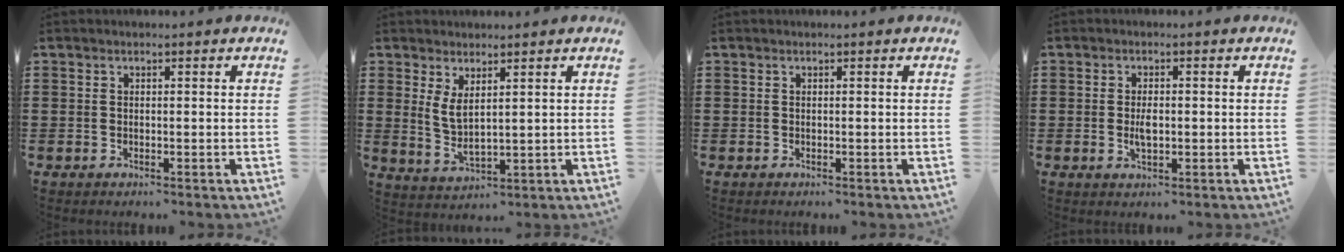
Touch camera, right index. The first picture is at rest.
{"total": 3.7, "force": [1.8, 1.3, 3.0], "torque": [-0.070, -0.001, 0.031]}
{"total": 0.0}
{"total": 2.7, "force": [-0.2, 1.2, 2.4], "torque": [-0.045, 0.003, -0.004]}